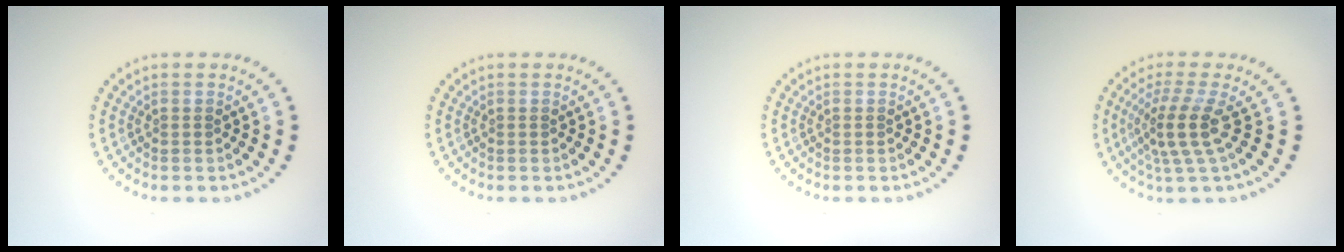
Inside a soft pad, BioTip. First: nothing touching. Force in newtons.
{"total": 0.0}
{"total": 0.0}
{"total": 3.8, "press": 2.7, "slide": 2.7}